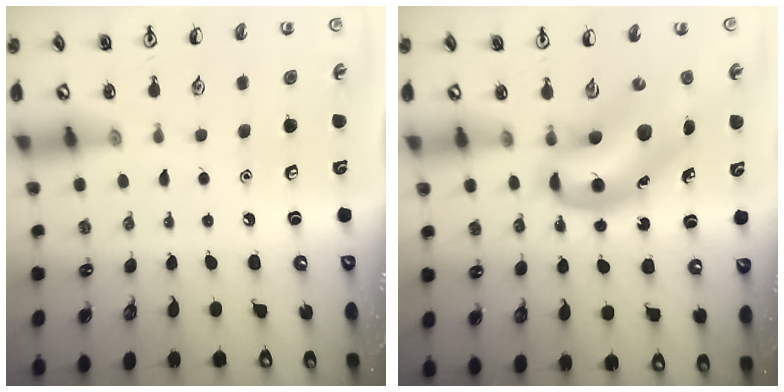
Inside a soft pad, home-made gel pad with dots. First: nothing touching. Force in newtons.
{"total": 9.8, "press": 9.4, "slide": 2.7}